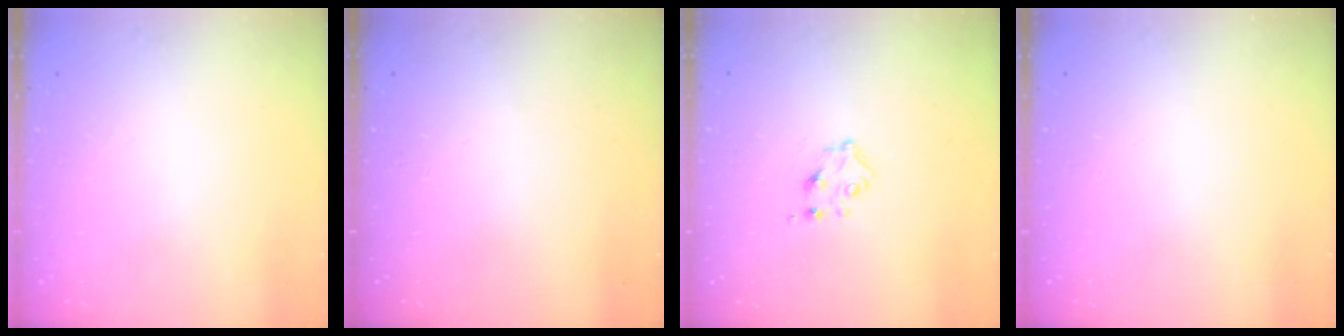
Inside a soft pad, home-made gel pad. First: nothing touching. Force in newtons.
{"total": 0.0}
{"total": 4.6, "press": 4.5, "slide": 0.6}
{"total": 0.0}